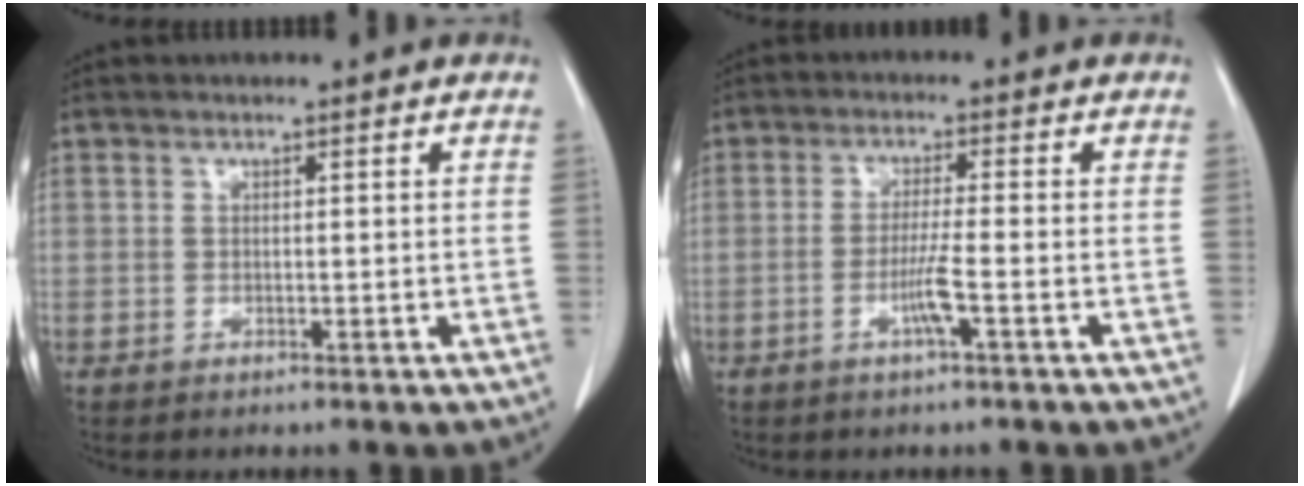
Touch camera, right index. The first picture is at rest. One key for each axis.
{"total": 3.9, "fx": -1.5, "fy": -0.5, "fz": 3.5, "tx": -0.069, "ty": -0.006, "tz": -0.032}